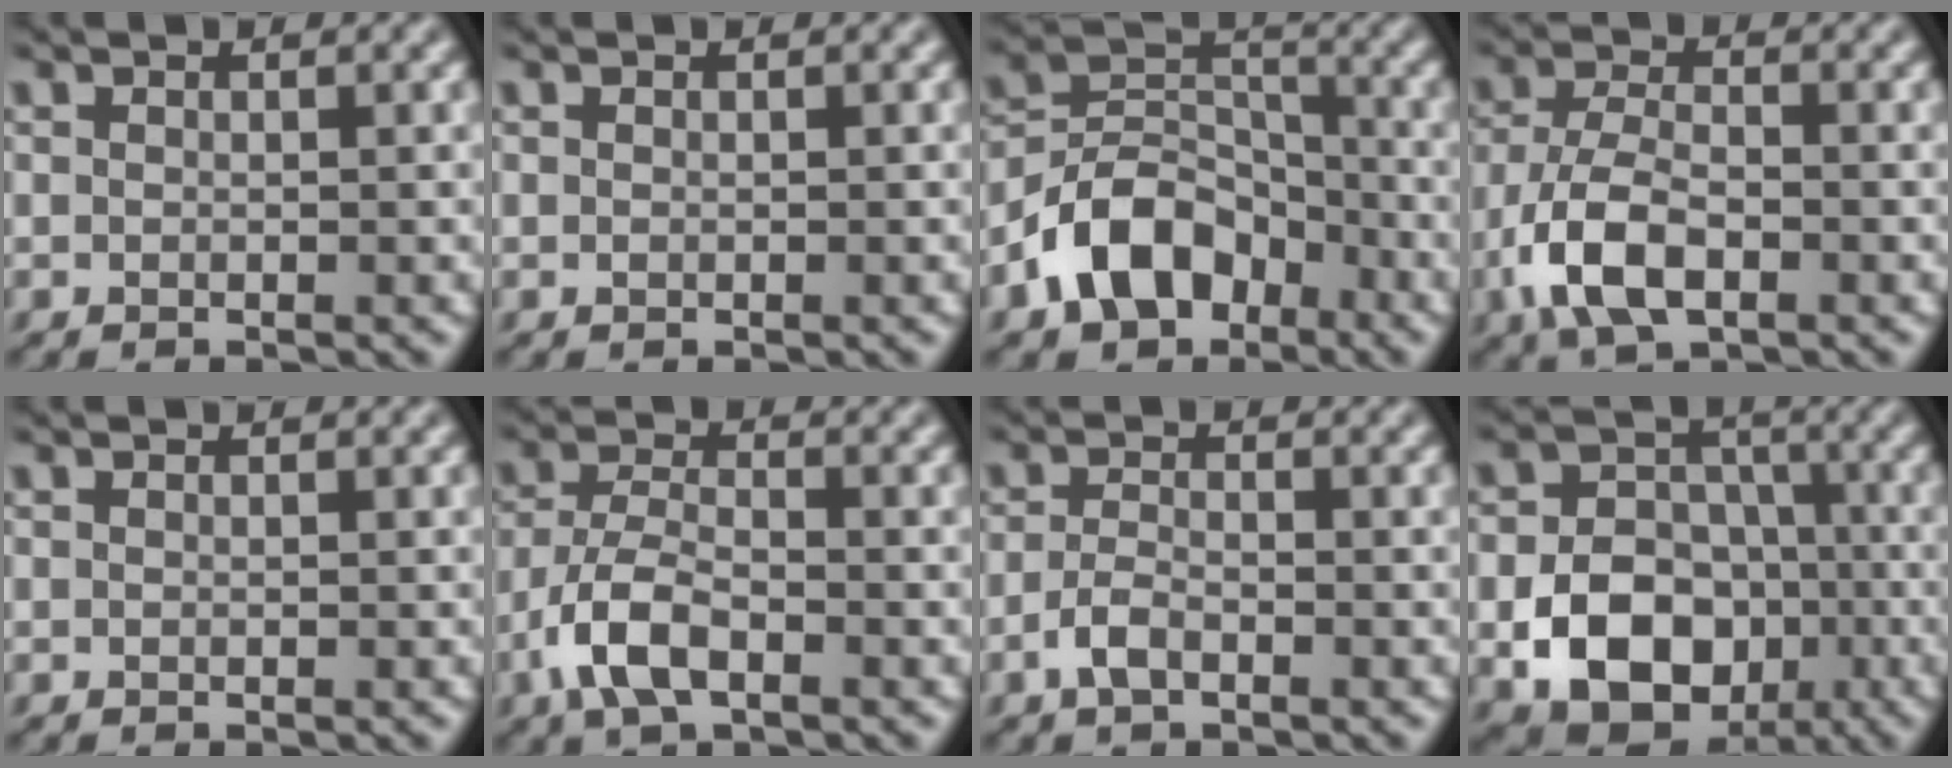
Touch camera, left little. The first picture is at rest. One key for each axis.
{"total": 0.0}
{"total": 7.5, "fx": -4.3, "fy": 4.9, "fz": 3.7, "tx": -0.061, "ty": 0.002, "tz": -0.094}
{"total": 5.9, "fx": -2.7, "fy": 2.8, "fz": 4.4, "tx": -0.092, "ty": -0.004, "tz": -0.059}
{"total": 0.0}
{"total": 4.8, "fx": -2.6, "fy": 2.1, "fz": 3.6, "tx": -0.074, "ty": 0.001, "tz": -0.057}
{"total": 2.1, "fx": -1.3, "fy": 0.9, "fz": 1.4, "tx": -0.029, "ty": 0.003, "tz": -0.030}
{"total": 10.0, "fx": -3.3, "fy": 7.7, "fz": 5.4, "tx": -0.074, "ty": -0.015, "tz": -0.081}